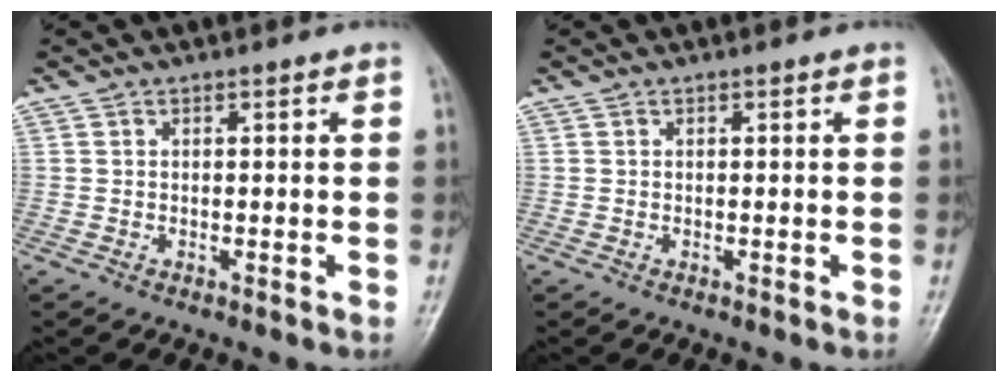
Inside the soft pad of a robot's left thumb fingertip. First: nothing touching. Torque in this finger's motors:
{"motor_torque": [0.00, 0.00, 0.00, 0.00, 0.00]}